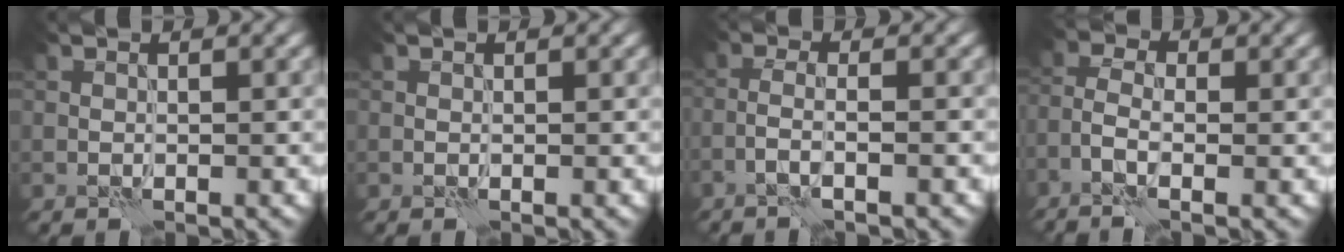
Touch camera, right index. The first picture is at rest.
{"total": 0.0}
{"total": 2.6, "force": [-1.3, 0.4, 2.2], "torque": [-0.039, 0.009, -0.035]}
{"total": 3.9, "force": [-1.6, 1.6, 3.2], "torque": [-0.083, -0.001, -0.033]}